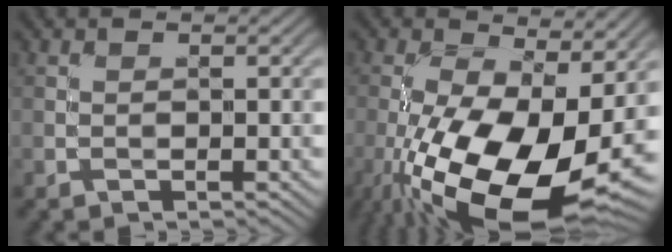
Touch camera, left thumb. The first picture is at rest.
{"total": 18.7, "force": [-5.4, 7.7, 16.2], "torque": [-0.300, -0.033, -0.081]}